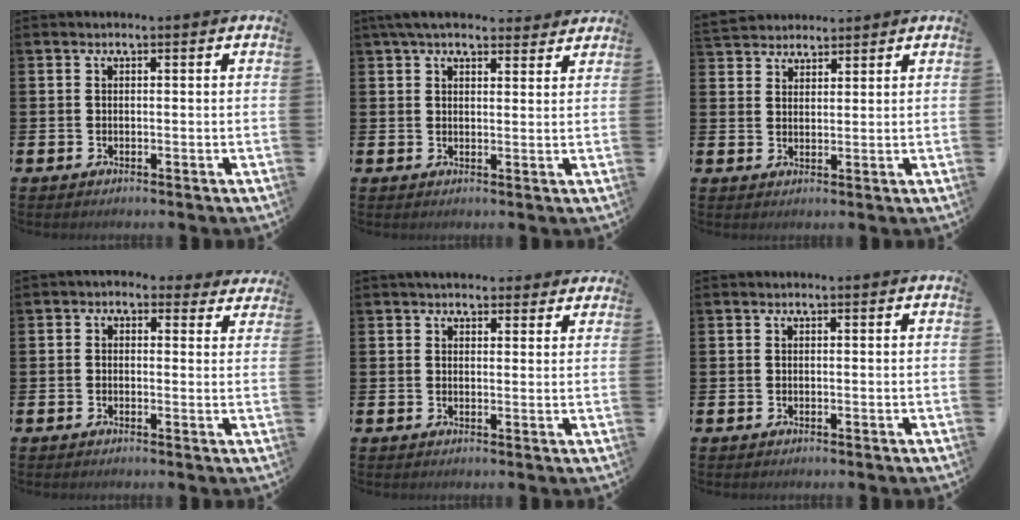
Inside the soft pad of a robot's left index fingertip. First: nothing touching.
{"total": 5.1, "force": [4.5, 1.6, 1.7], "torque": [-0.031, -0.016, 0.082]}
{"total": 3.5, "force": [3.3, 1.0, -0.5], "torque": [0.001, -0.012, 0.062]}
{"total": 1.4, "force": [1.0, 0.9, 0.4], "torque": [-0.008, -0.004, 0.011]}
{"total": 3.3, "force": [3.1, 1.2, 0.2], "torque": [0.002, -0.011, 0.054]}
{"total": 0.0}